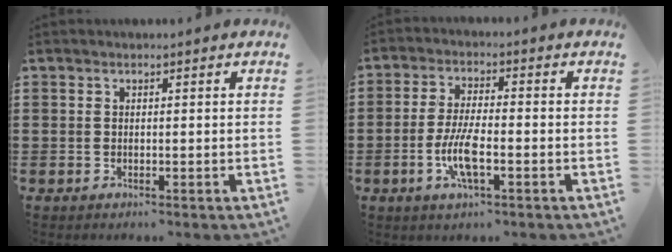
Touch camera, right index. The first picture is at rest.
{"total": 6.6, "force": [-2.2, 1.8, 6.0], "torque": [-0.133, -0.009, -0.045]}